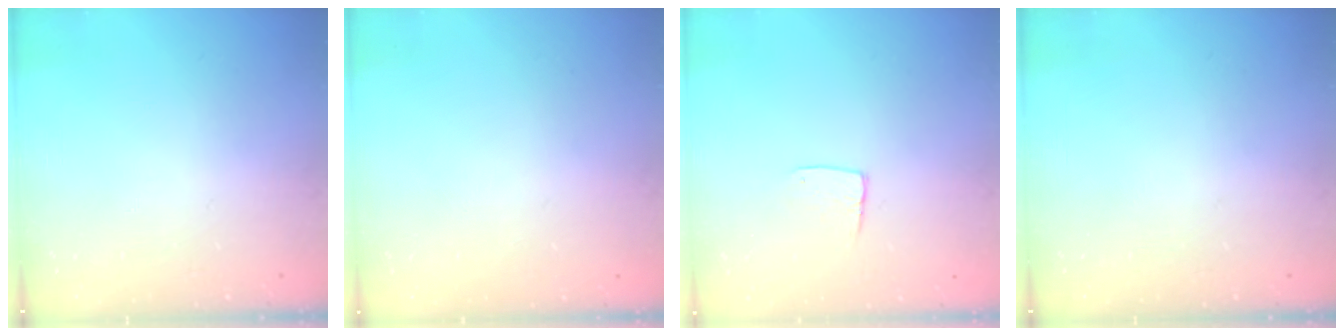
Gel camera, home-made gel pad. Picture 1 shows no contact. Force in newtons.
{"total": 0.0}
{"total": 5.9, "press": 5.9, "slide": 0.4}
{"total": 0.0}